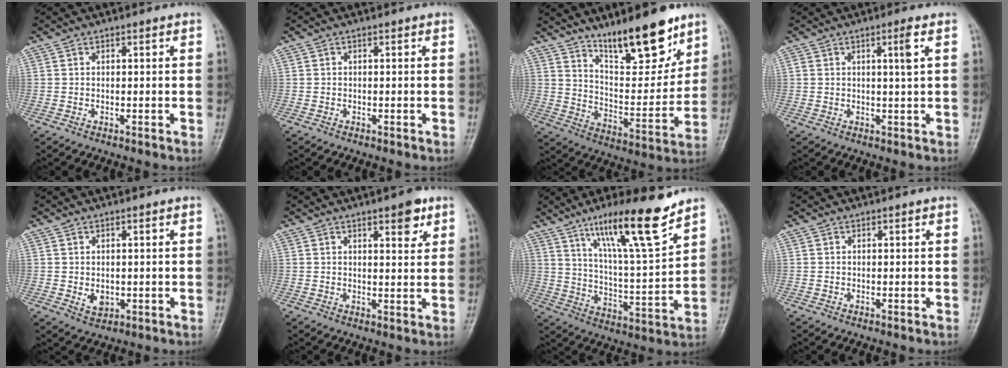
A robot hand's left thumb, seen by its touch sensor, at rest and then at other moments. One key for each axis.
{"total": 0.0}
{"total": 16.5, "fx": 11.8, "fy": 5.0, "fz": 10.4, "tx": -0.121, "ty": -0.086, "tz": 0.202}
{"total": 2.8, "fx": 0.9, "fy": -0.3, "fz": 2.6, "tx": -0.042, "ty": -0.007, "tz": 0.013}
{"total": 2.7, "fx": -0.2, "fy": 2.1, "fz": 1.7, "tx": -0.015, "ty": -0.005, "tz": 0.003}
{"total": 4.9, "fx": 2.9, "fy": 1.7, "fz": 3.6, "tx": -0.036, "ty": -0.015, "tz": 0.038}
{"total": 16.3, "fx": 11.1, "fy": 1.7, "fz": 11.8, "tx": -0.186, "ty": -0.064, "tz": 0.192}
{"total": 0.0}